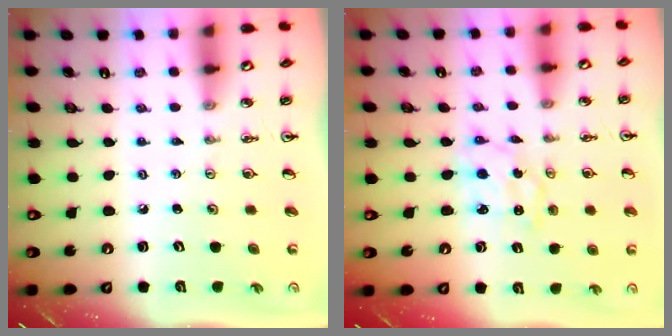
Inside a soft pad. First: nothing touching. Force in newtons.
{"total": 1.8, "press": 1.8, "slide": 0.1}